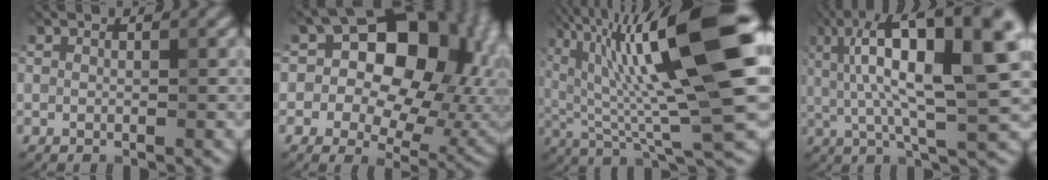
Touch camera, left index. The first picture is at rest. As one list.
[{"total": 13.2, "force": [1.1, 9.8, 8.9], "torque": [-0.077, 0.022, 0.033]}, {"total": 14.6, "force": [4.0, 2.4, 13.8], "torque": [-0.235, 0.023, 0.091]}, {"total": 12.9, "force": [3.1, 3.4, 12.1], "torque": [-0.208, 0.022, 0.072]}]